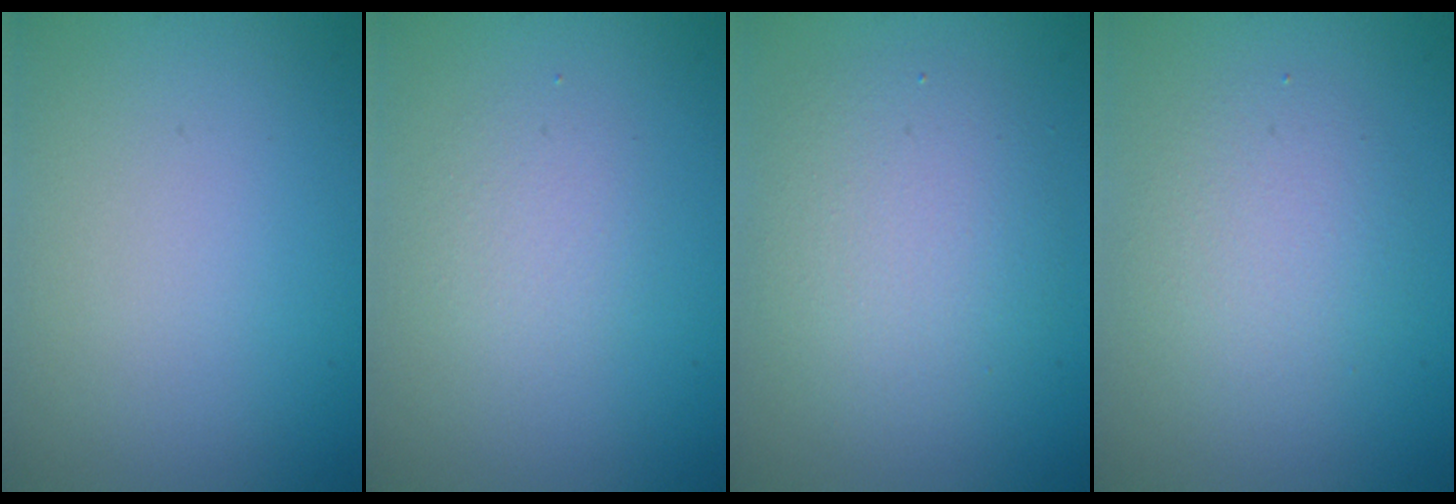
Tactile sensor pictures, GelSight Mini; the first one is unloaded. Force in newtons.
{"total": 1.6, "press": 1.6, "slide": 0.1}
{"total": 4.1, "press": 4.1, "slide": 0.2}
{"total": 2.8, "press": 2.8, "slide": 0.2}